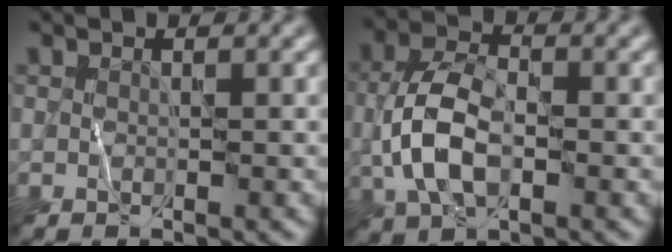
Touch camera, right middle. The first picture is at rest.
{"total": 5.6, "force": [-1.2, 3.0, 4.6], "torque": [-0.100, 0.004, -0.031]}